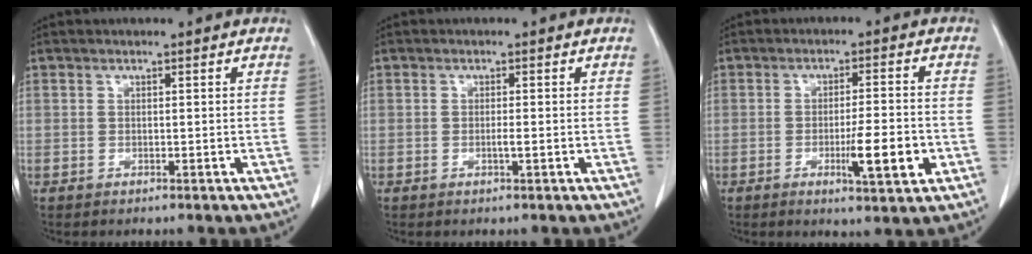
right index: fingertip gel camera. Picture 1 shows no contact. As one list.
[{"total": 1.1, "force": [-0.3, -0.1, 1.1], "torque": [-0.022, -0.001, -0.004]}, {"total": 7.4, "force": [-2.3, 0.7, 7.0], "torque": [-0.107, -0.008, -0.032]}]